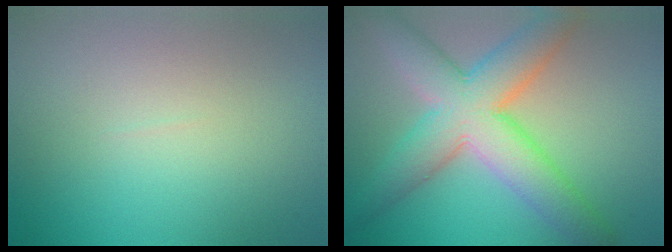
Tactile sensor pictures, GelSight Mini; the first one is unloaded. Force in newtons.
{"total": 9.1, "press": 9.1, "slide": 0.3}